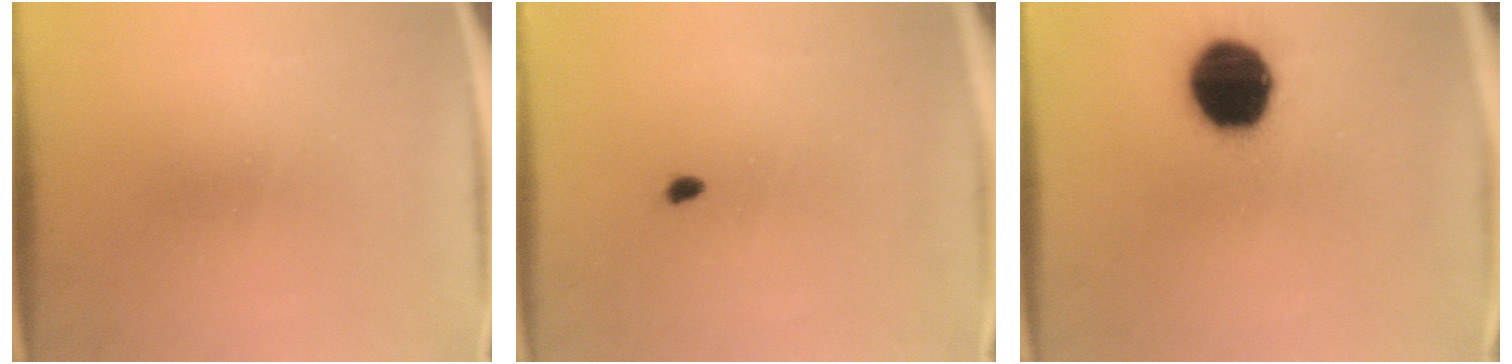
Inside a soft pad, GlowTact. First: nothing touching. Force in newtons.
{"total": 0.7}
{"total": 17.9}